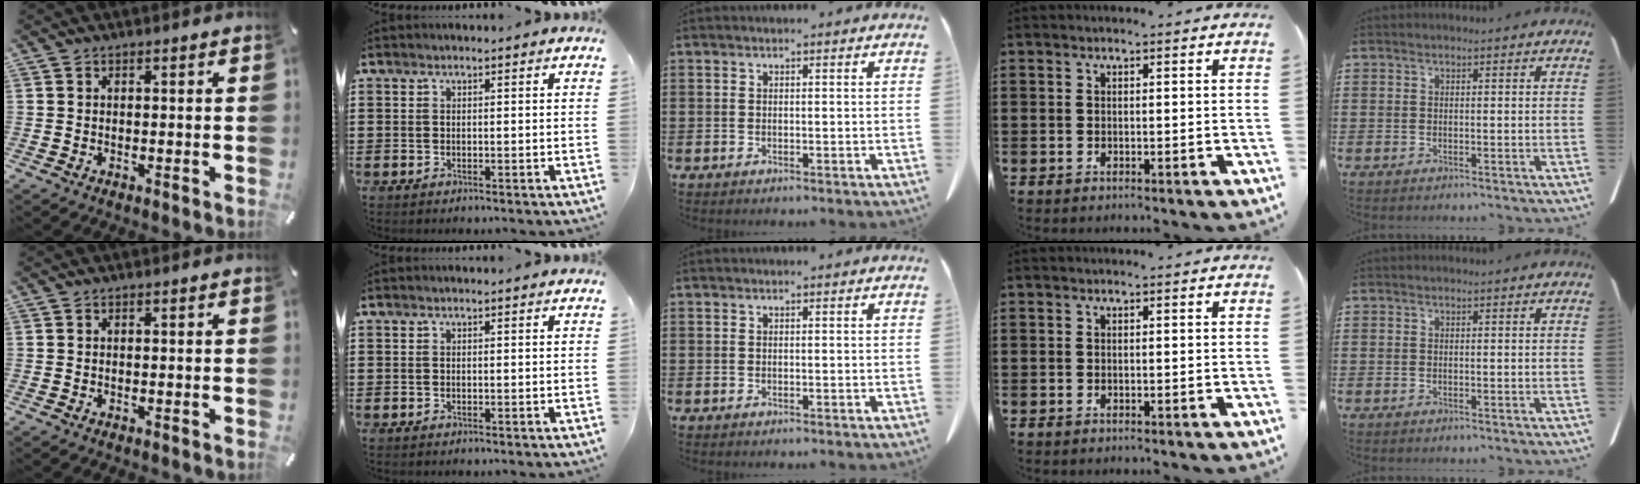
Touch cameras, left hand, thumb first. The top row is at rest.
{}